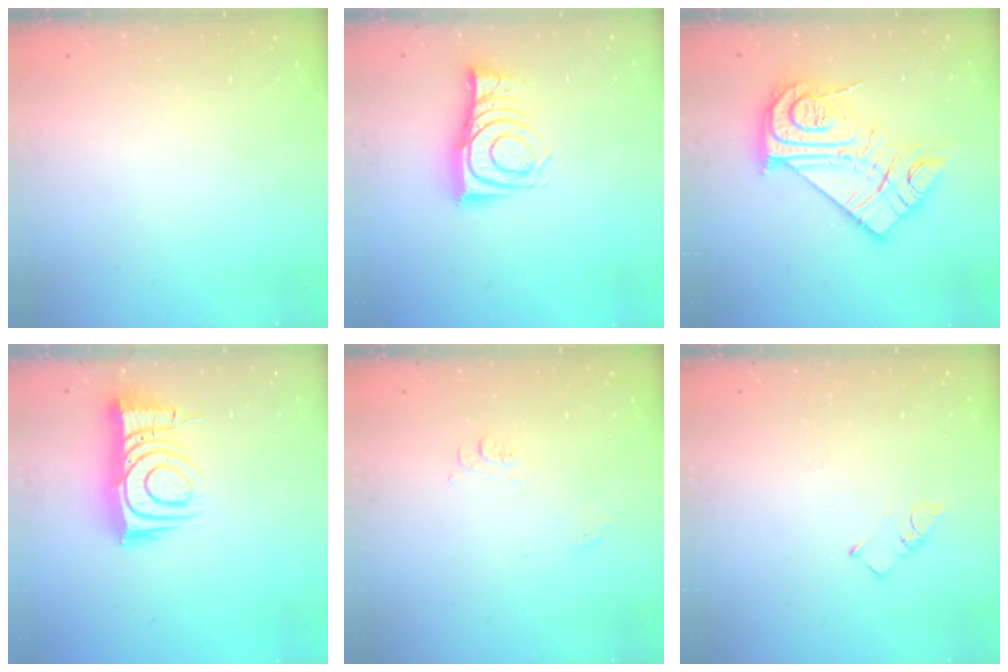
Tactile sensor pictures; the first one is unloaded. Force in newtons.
{"total": 9.9, "press": 9.9, "slide": 0.4}
{"total": 20.8, "press": 20.7, "slide": 1.7}
{"total": 10.5, "press": 10.4, "slide": 1.3}
{"total": 6.9, "press": 6.9, "slide": 0.7}
{"total": 2.7, "press": 2.7, "slide": 0.4}